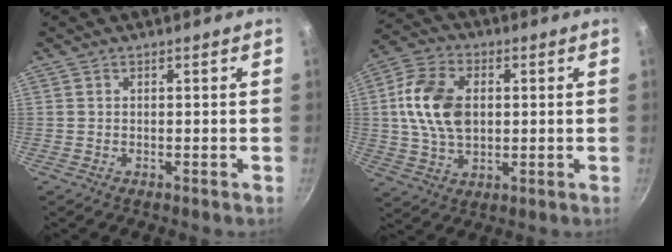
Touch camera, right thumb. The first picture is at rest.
{"total": 13.5, "force": [1.5, 9.0, 10.0], "torque": [-0.171, 0.006, 0.021]}